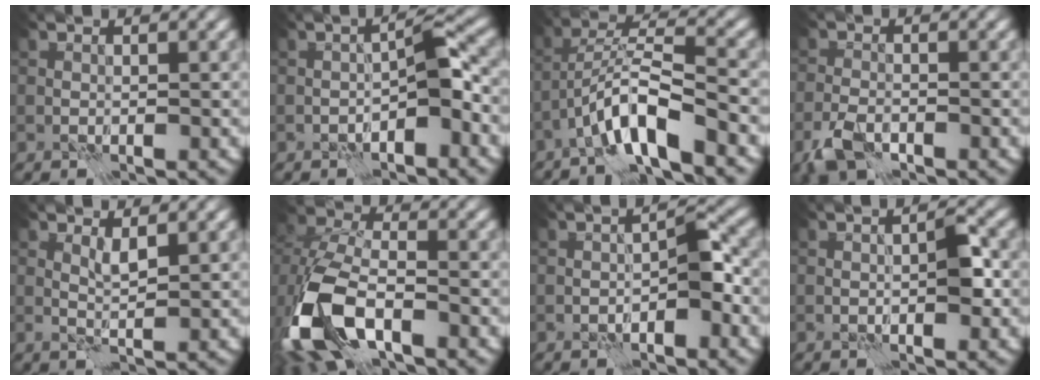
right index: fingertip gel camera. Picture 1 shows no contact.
{"total": 3.4, "force": [-1.1, 0.8, 3.1], "torque": [-0.044, 0.015, -0.023]}
{"total": 6.2, "force": [-3.9, 0.8, 4.7], "torque": [-0.081, 0.013, -0.081]}
{"total": 3.3, "force": [-2.4, 1.3, 1.9], "torque": [-0.042, -0.004, -0.058]}
{"total": 1.6, "force": [1.3, -0.6, 0.6], "torque": [-0.013, -0.001, 0.024]}
{"total": 10.1, "force": [-4.9, 5.3, 7.0], "torque": [-0.158, -0.014, -0.096]}
{"total": 2.6, "force": [-0.8, 0.7, 2.4], "torque": [-0.030, 0.013, -0.015]}
{"total": 2.0, "force": [0.2, 0.3, 2.0], "torque": [-0.028, 0.006, 0.004]}